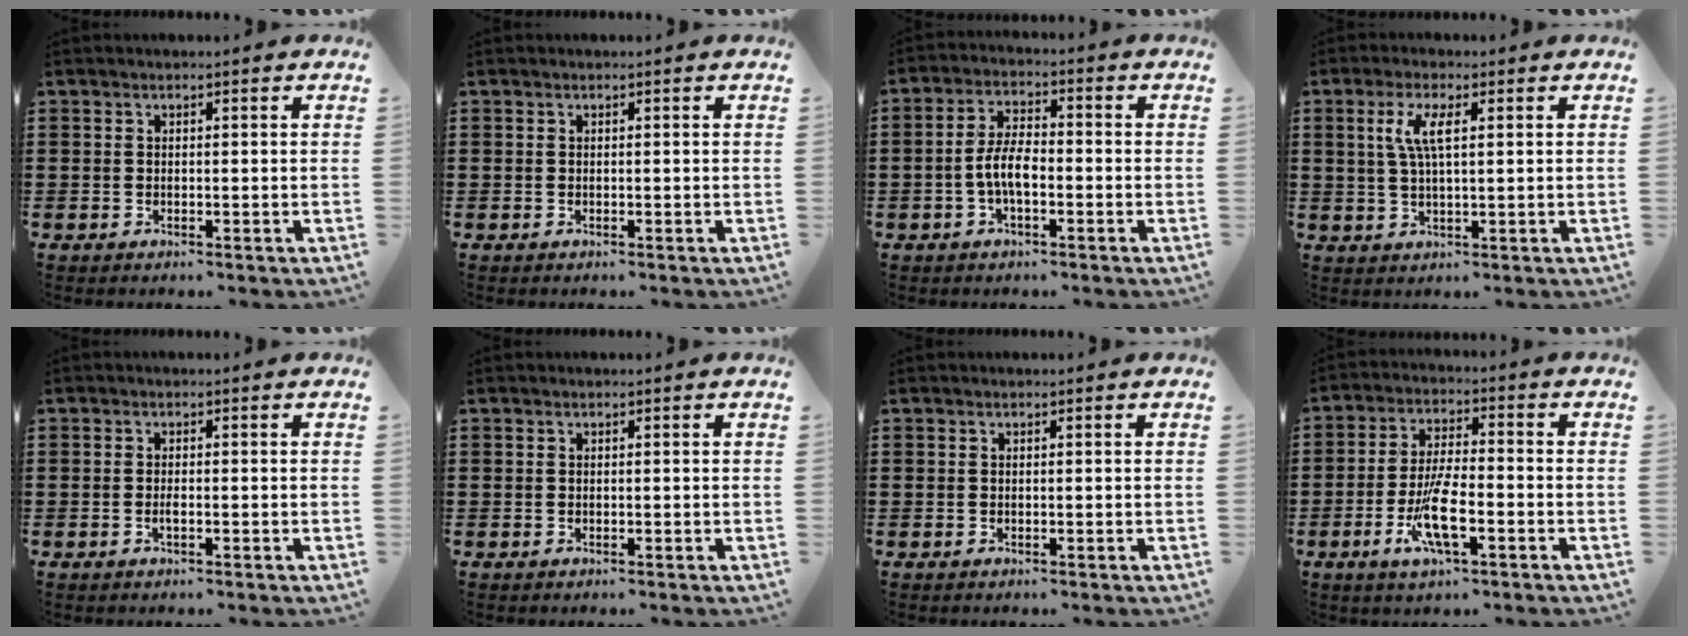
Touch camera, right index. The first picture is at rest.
{"total": 0.0}
{"total": 5.5, "force": [-1.4, 2.2, 4.9], "torque": [-0.113, -0.002, -0.033]}
{"total": 4.9, "force": [1.4, 1.3, 4.5], "torque": [-0.101, 0.003, 0.020]}
{"total": 1.1, "force": [-0.4, 0.2, 1.0], "torque": [-0.020, -0.004, -0.006]}
{"total": 0.0}
{"total": 0.0}
{"total": 8.7, "force": [-3.3, 2.2, 7.8], "torque": [-0.171, -0.017, -0.064]}